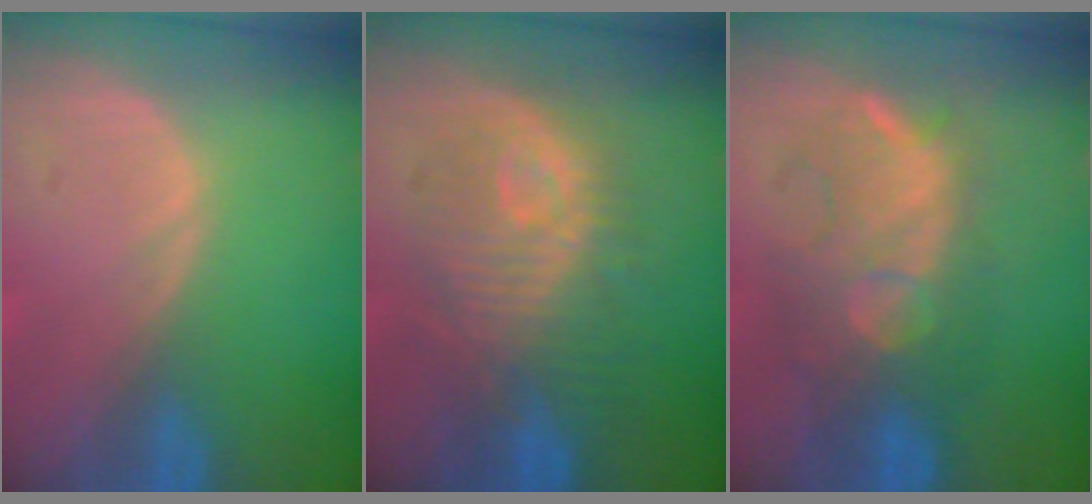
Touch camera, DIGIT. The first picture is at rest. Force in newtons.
{"total": 10.0, "press": 10.0, "slide": 0.8}
{"total": 9.0, "press": 9.0, "slide": 1.2}